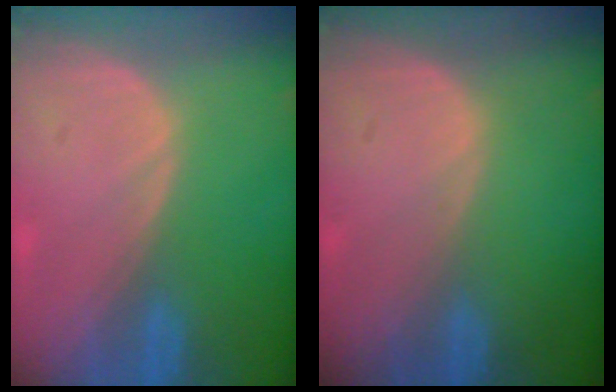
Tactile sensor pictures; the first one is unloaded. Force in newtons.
{"total": 0.0}